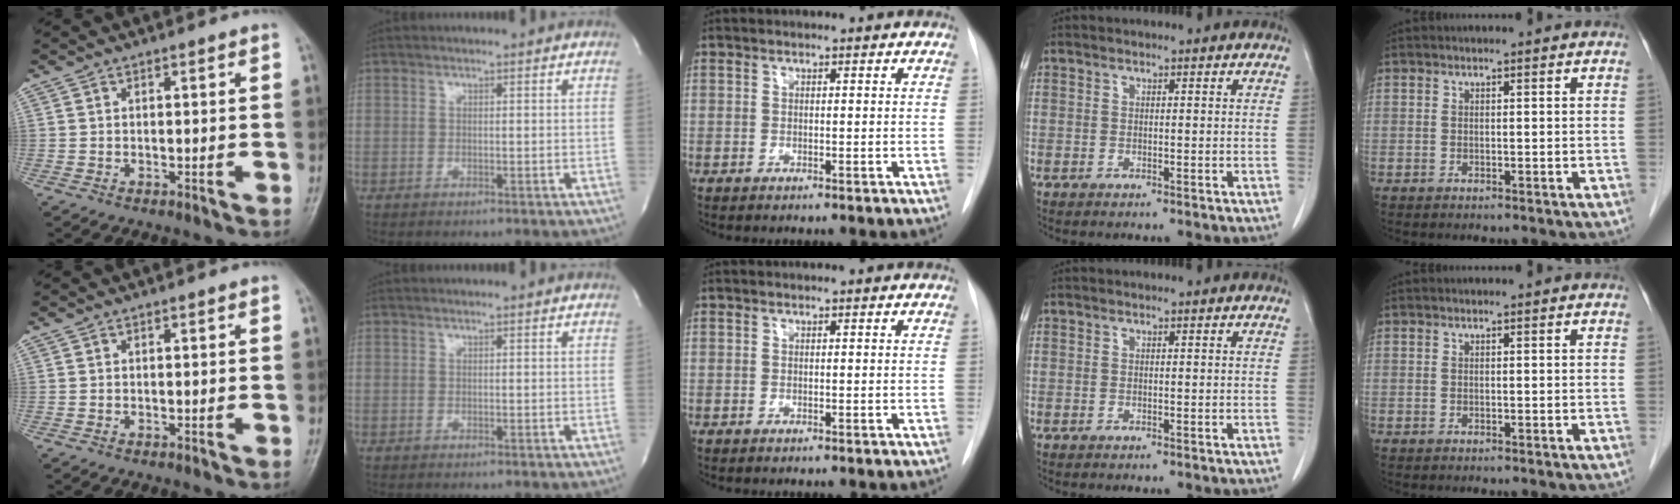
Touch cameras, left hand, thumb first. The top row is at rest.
{}